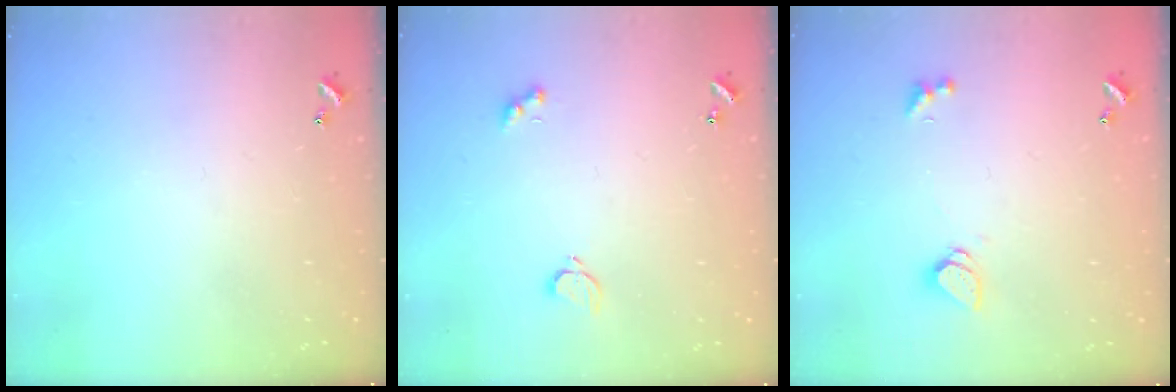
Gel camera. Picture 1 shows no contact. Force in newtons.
{"total": 2.1, "press": 2.1, "slide": 0.5}
{"total": 1.2, "press": 1.1, "slide": 0.5}